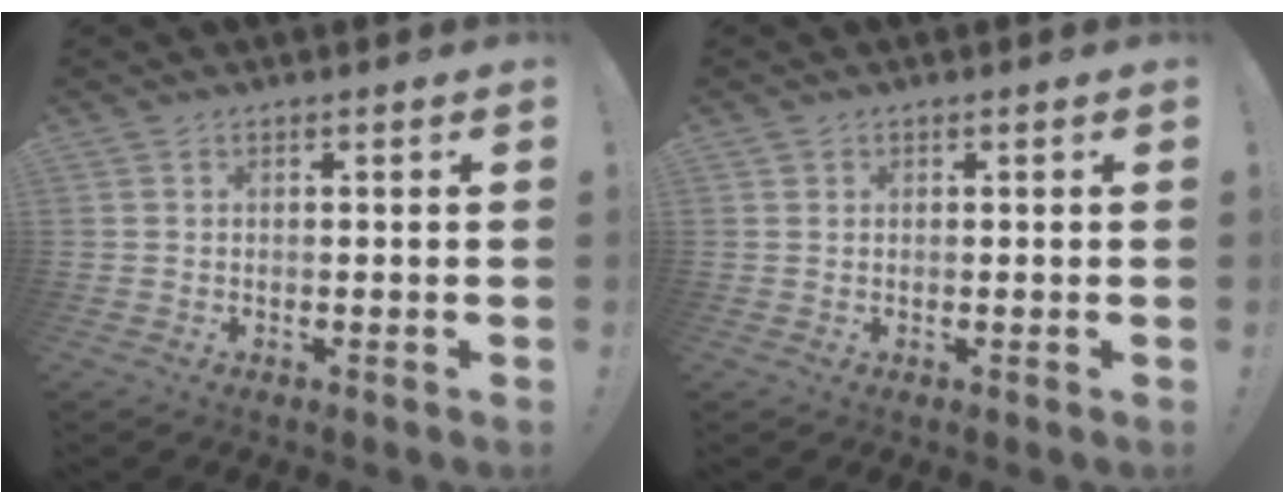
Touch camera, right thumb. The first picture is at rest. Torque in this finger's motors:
{"motor_torque": [-0.12, -0.04, 0.00, 0.02, 0.00]}